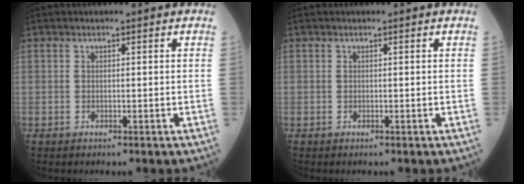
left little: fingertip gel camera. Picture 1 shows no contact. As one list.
[{"total": 0.0}]